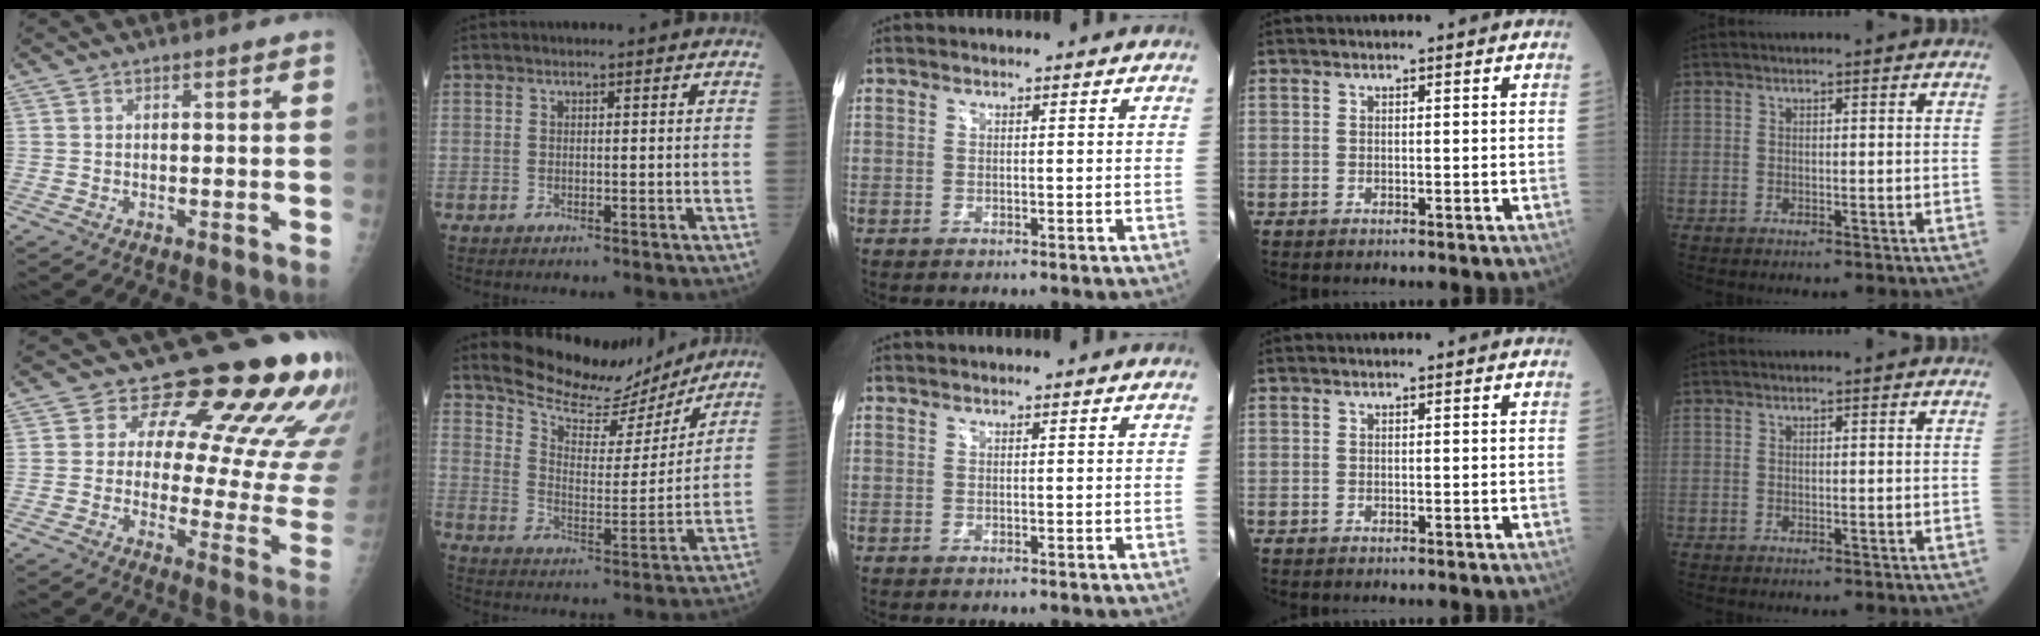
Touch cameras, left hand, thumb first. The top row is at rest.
{"thumb": {"total": 19.8, "force": [13.5, 7.5, 12.5], "torque": [-0.109, -0.079, 0.150]}, "index": {"total": 13.8, "force": [13.1, 3.1, 3.2], "torque": [-0.058, -0.015, 0.199]}}